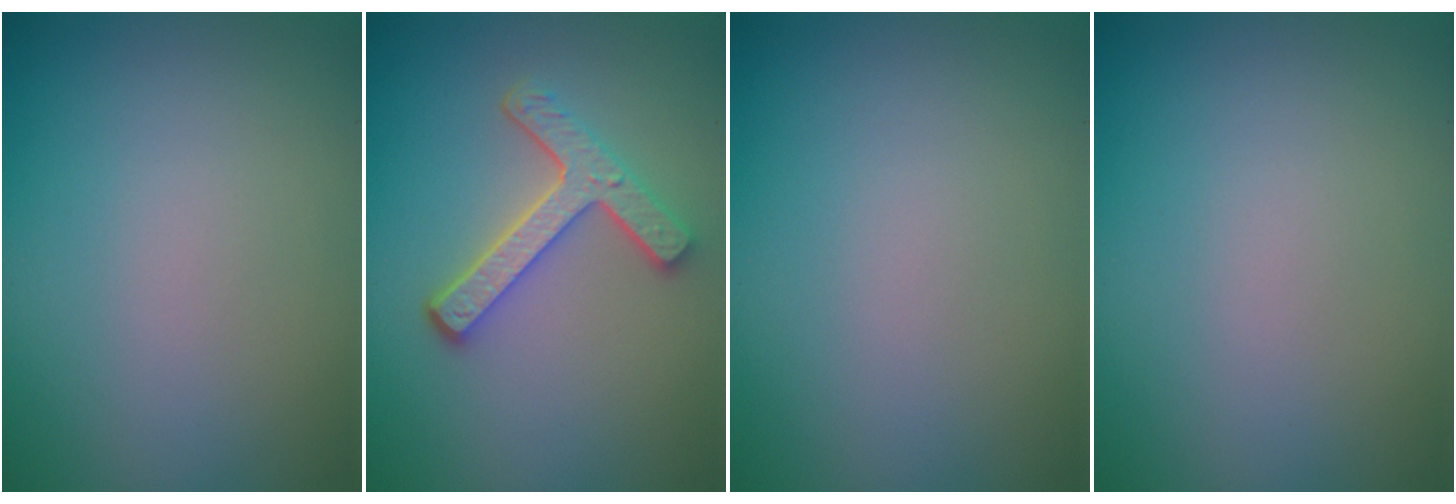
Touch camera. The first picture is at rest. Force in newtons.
{"total": 4.0, "press": 3.1, "slide": 2.5}
{"total": 0.0}
{"total": 0.0}